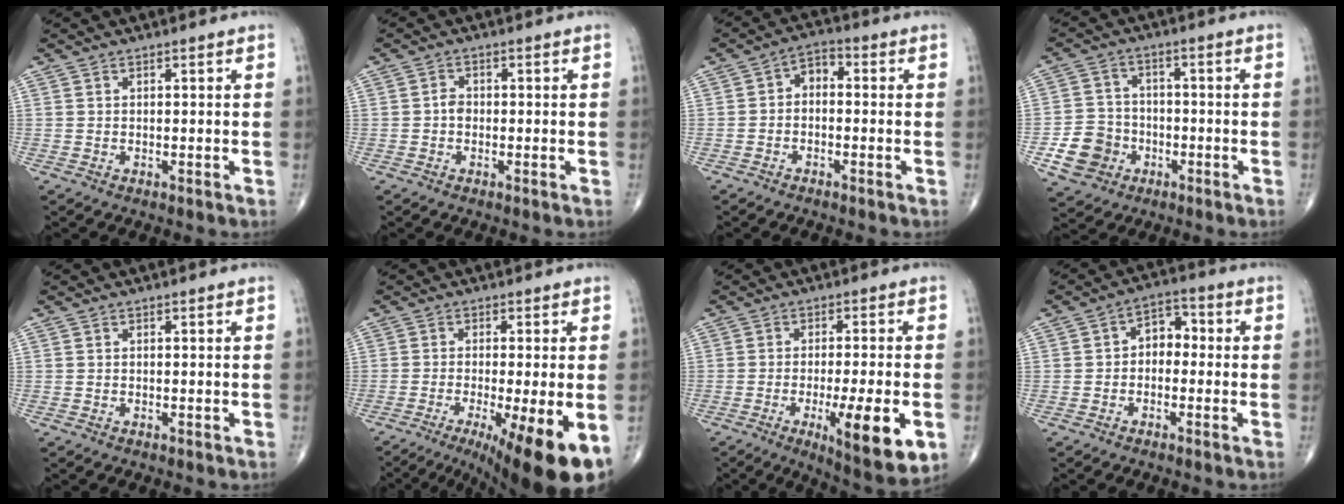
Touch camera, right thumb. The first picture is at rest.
{"total": 1.7, "force": [-0.4, 1.3, 1.0], "torque": [-0.008, 0.006, -0.010]}
{"total": 4.0, "force": [-0.6, 2.6, 3.0], "torque": [-0.036, 0.026, -0.025]}
{"total": 8.6, "force": [-3.3, 7.4, 2.9], "torque": [-0.032, 0.021, -0.057]}
{"total": 0.0}
{"total": 14.7, "force": [-6.5, 2.4, 12.9], "torque": [-0.159, -0.018, -0.096]}
{"total": 13.8, "force": [-4.4, 3.2, 12.7], "torque": [-0.192, -0.012, -0.061]}
{"total": 5.5, "force": [-0.4, 4.0, 3.8], "torque": [-0.033, 0.026, -0.023]}